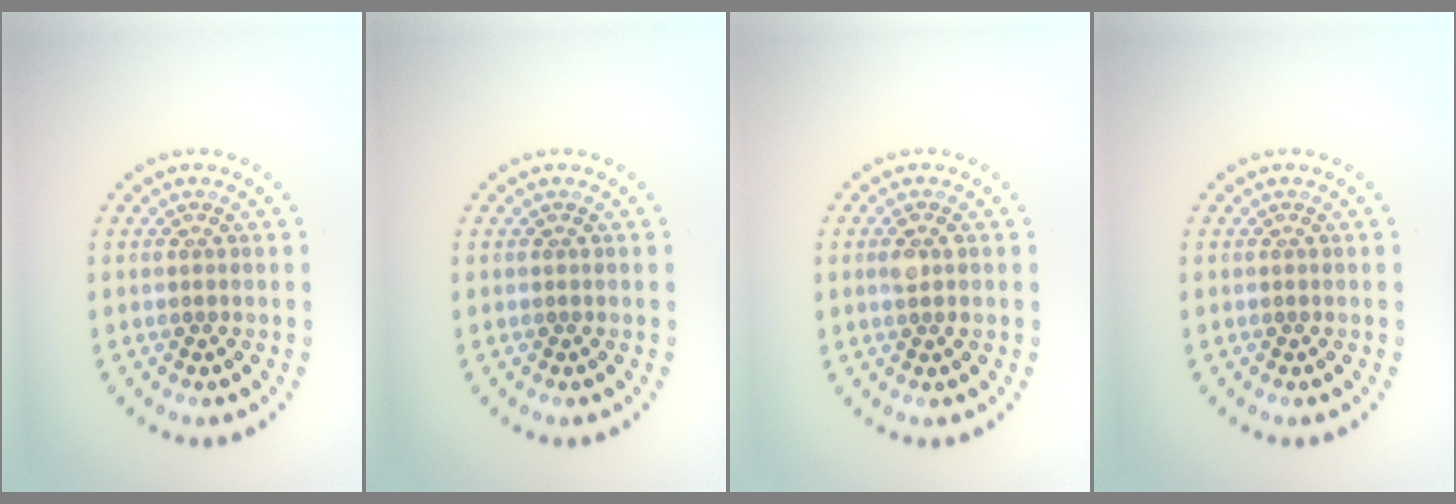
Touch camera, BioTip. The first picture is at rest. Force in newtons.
{"total": 0.0}
{"total": 1.1, "press": 1.0, "slide": 0.5}
{"total": 0.0}